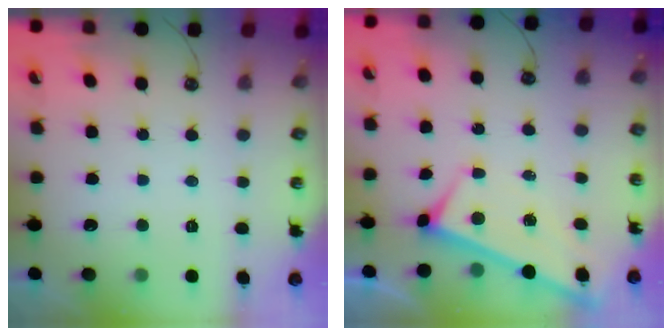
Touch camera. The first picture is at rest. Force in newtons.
{"total": 1.9, "press": 1.9, "slide": 0.2}